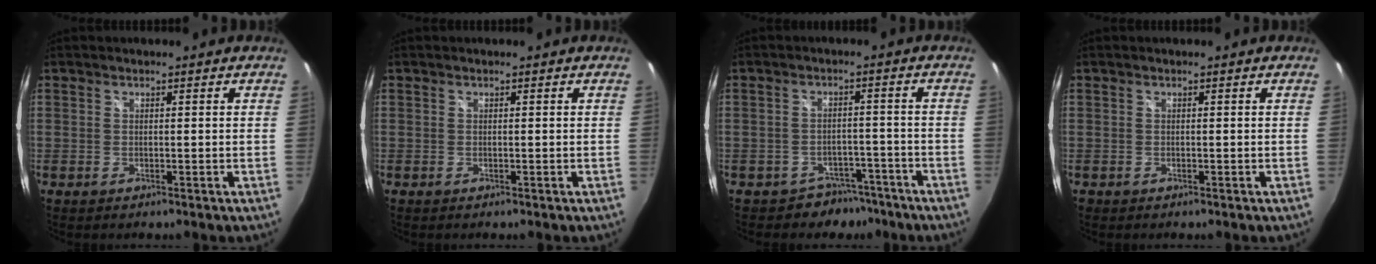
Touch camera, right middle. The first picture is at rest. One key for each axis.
{"total": 0.0}
{"total": 6.0, "fx": -4.6, "fy": 3.8, "fz": -0.1, "tx": 0.007, "ty": 0.028, "tz": -0.059}
{"total": 0.0}